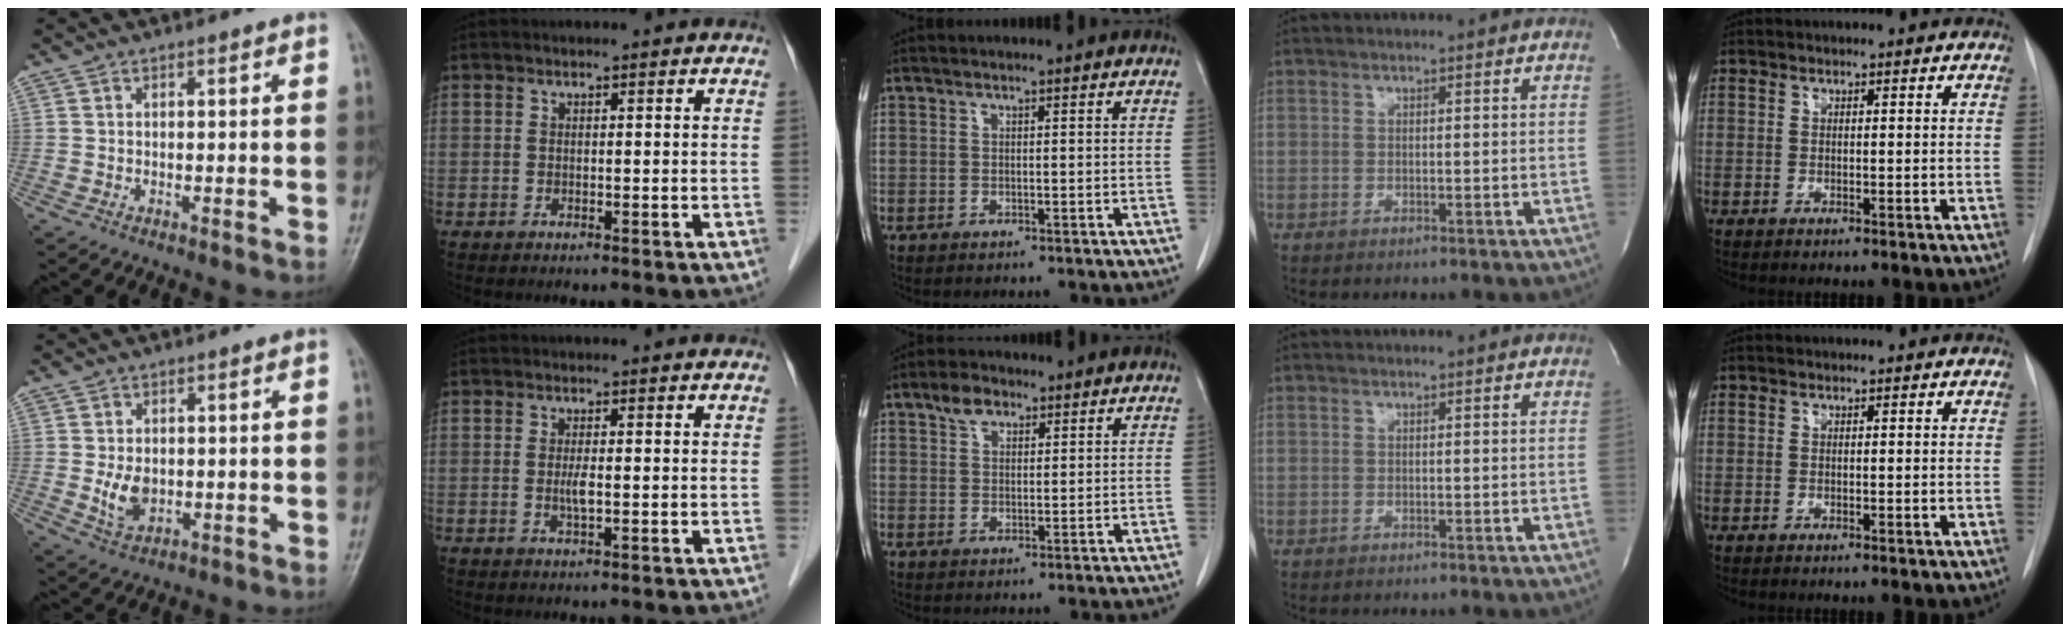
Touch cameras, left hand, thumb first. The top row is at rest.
{"thumb": {"total": 5.1, "force": [-0.4, 3.5, 3.7], "torque": [-0.054, -0.003, 0.001]}, "index": {"total": 1.6, "force": [-0.3, 0.2, 1.5], "torque": [-0.033, -0.002, -0.005]}, "middle": {"total": 3.5, "force": [2.2, 2.0, 1.8], "torque": [-0.038, 0.008, 0.043]}}